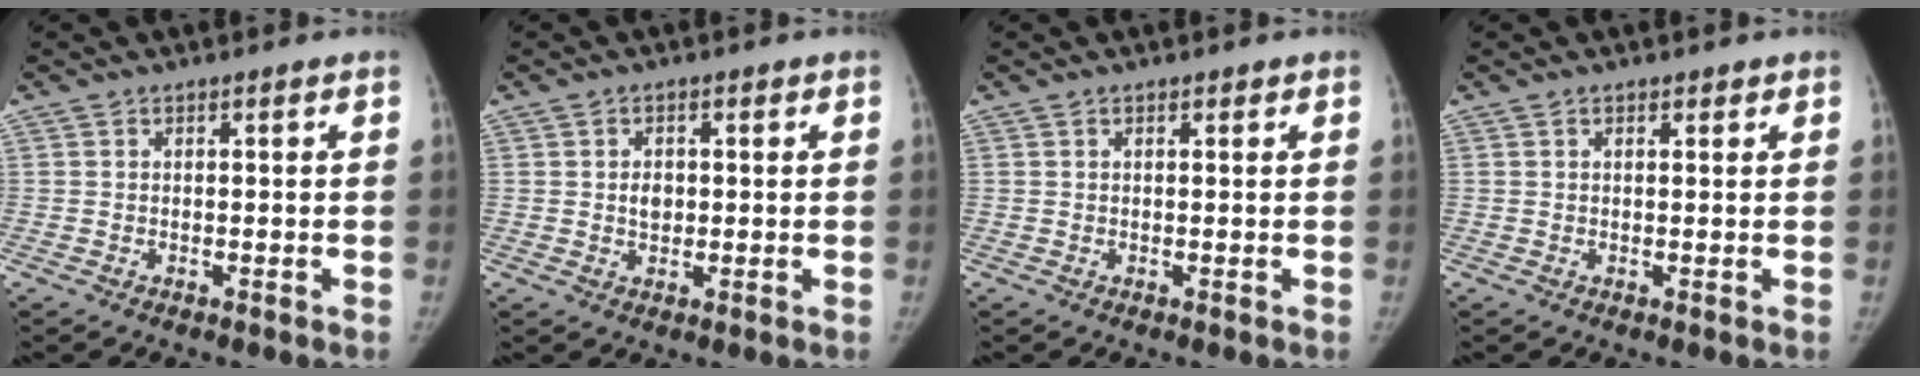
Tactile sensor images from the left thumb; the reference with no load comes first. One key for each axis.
{"total": 2.9, "fx": 0.3, "fy": 2.3, "fz": 1.8, "tx": -0.018, "ty": 0.000, "tz": 0.005}
{"total": 0.8, "fx": 0.5, "fy": 0.4, "fz": 0.5, "tx": -0.005, "ty": -0.001, "tz": 0.005}
{"total": 1.4, "fx": 0.9, "fy": 0.8, "fz": 0.6, "tx": 0.000, "ty": -0.003, "tz": 0.008}